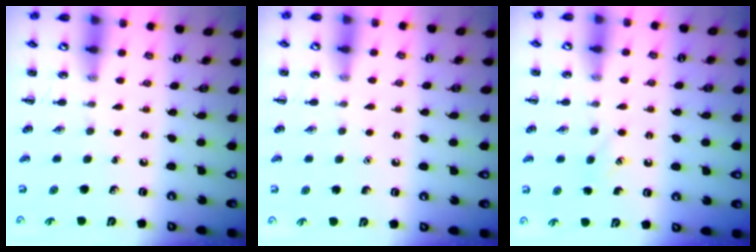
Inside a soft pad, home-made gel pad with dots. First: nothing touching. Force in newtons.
{"total": 1.5, "press": 1.5, "slide": 0.2}
{"total": 2.5, "press": 2.5, "slide": 0.6}